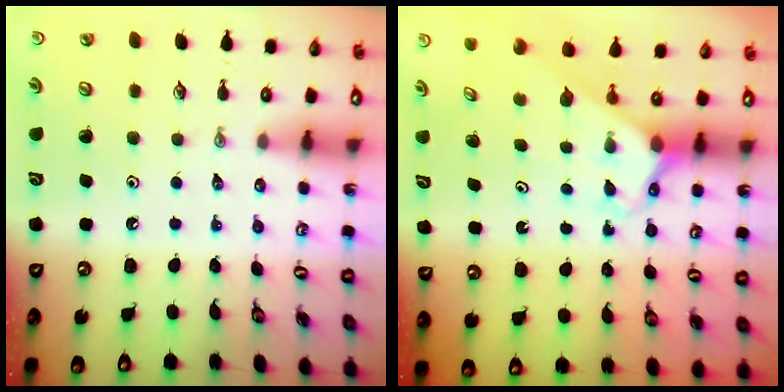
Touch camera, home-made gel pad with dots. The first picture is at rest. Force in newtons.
{"total": 2.6, "press": 2.6, "slide": 0.2}